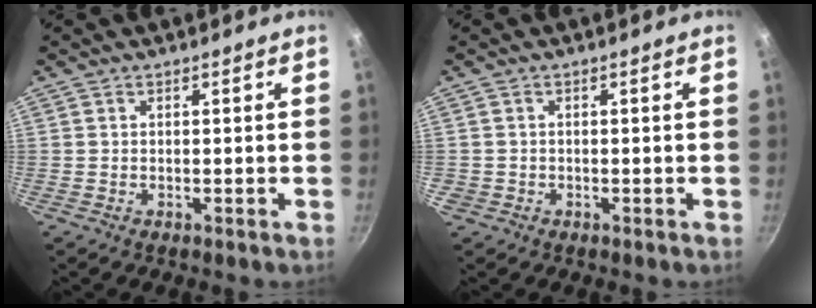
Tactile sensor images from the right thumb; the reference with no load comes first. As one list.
[{"total": 1.2, "force": [-0.4, 1.1, 0.1], "torque": [-0.005, 0.003, -0.002]}]